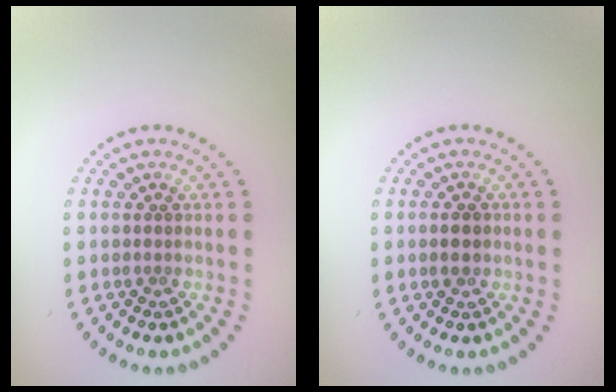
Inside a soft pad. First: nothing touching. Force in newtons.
{"total": 1.8, "press": 1.8, "slide": 0.2}